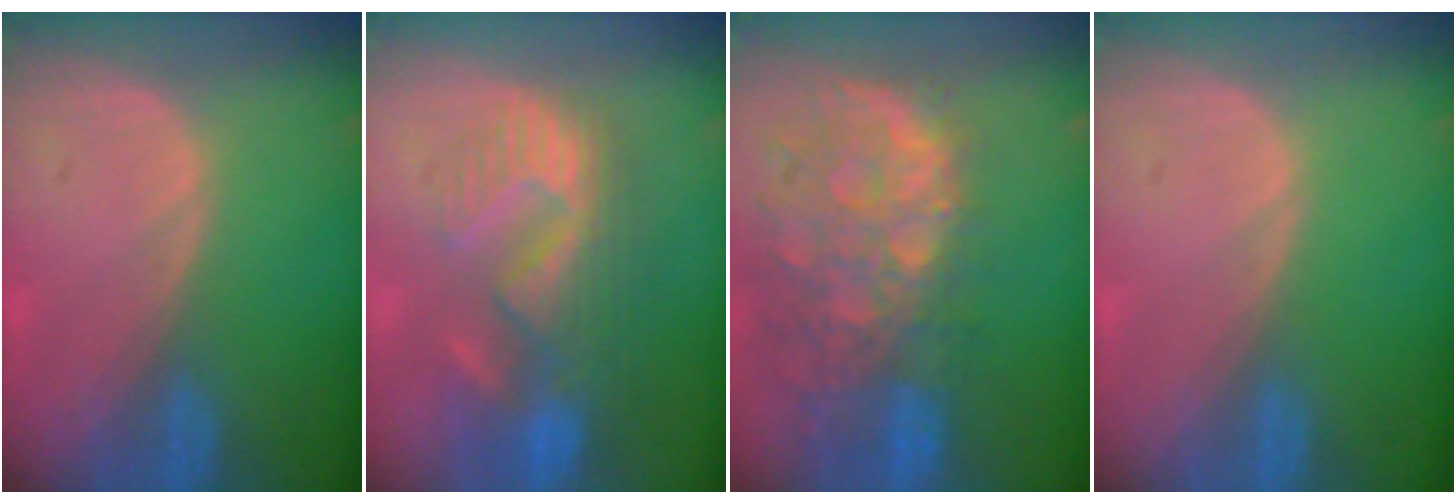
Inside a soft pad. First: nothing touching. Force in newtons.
{"total": 11.0, "press": 9.7, "slide": 5.3}
{"total": 13.3, "press": 10.9, "slide": 7.6}
{"total": 0.0}